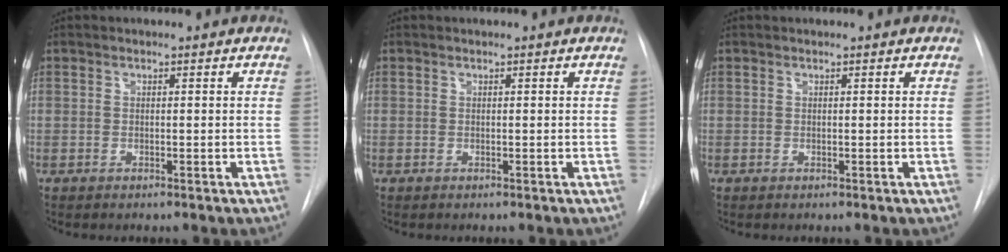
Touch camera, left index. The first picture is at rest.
{"total": 0.0}
{"total": 0.0}